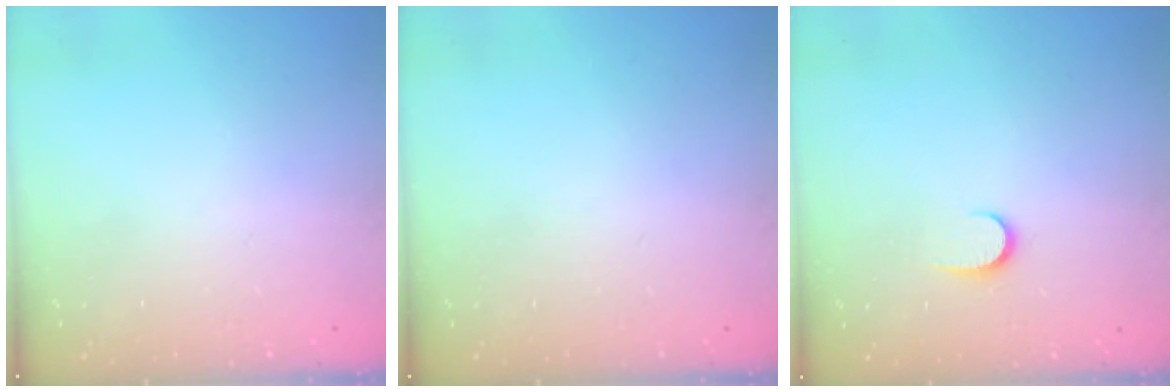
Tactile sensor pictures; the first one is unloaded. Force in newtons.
{"total": 0.0}
{"total": 5.4, "press": 5.4, "slide": 0.6}